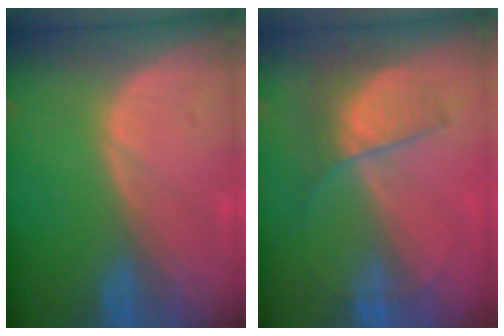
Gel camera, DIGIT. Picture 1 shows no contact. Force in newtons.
{"total": 7.2, "press": 6.0, "slide": 3.9}